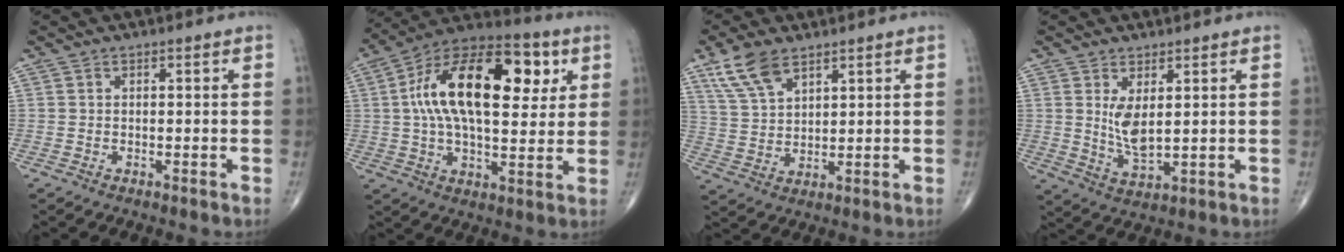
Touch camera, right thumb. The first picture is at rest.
{"total": 23.9, "force": [5.5, 11.9, 19.9], "torque": [-0.319, 0.013, 0.078]}
{"total": 8.5, "force": [5.5, 3.9, 5.1], "torque": [-0.097, -0.017, 0.116]}
{"total": 6.0, "force": [1.6, 2.4, 5.2], "torque": [-0.097, -0.023, 0.042]}